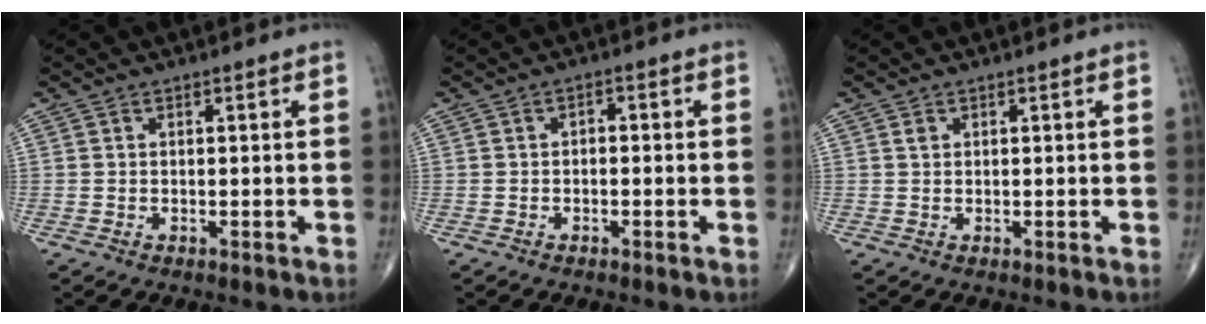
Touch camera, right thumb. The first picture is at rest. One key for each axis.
{"total": 1.4, "fx": -0.3, "fy": 0.9, "fz": 1.0, "tx": -0.008, "ty": 0.010, "tz": -0.009}
{"total": 0.7, "fx": 0.3, "fy": 0.6, "fz": 0.3, "tx": -0.004, "ty": -0.001, "tz": 0.007}